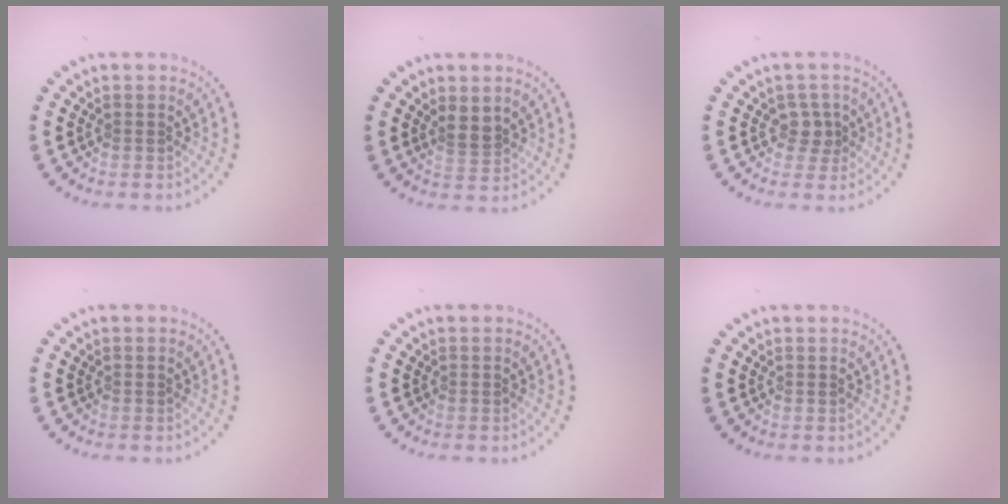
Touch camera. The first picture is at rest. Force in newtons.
{"total": 2.1, "press": 1.7, "slide": 1.2}
{"total": 1.7, "press": 1.4, "slide": 1.0}
{"total": 0.0}
{"total": 0.0}
{"total": 0.0}